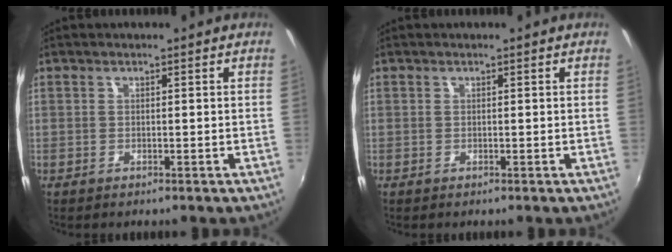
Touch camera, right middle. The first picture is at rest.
{"total": 0.0}